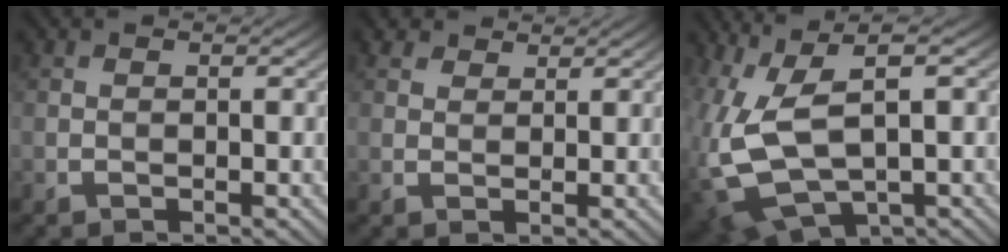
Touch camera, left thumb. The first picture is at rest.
{"total": 2.3, "force": [2.0, 1.1, 0.1], "torque": [-0.003, 0.004, 0.036]}
{"total": 13.3, "force": [0.6, 7.0, 11.2], "torque": [-0.285, -0.028, 0.027]}